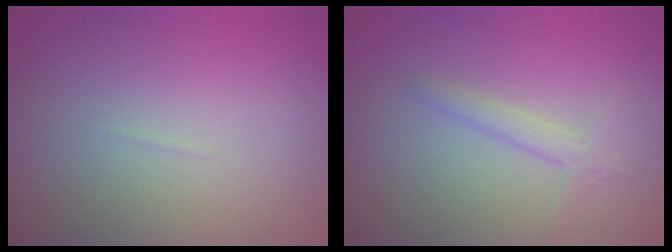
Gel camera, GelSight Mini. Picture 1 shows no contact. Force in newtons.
{"total": 1.8, "press": 1.8, "slide": 0.1}